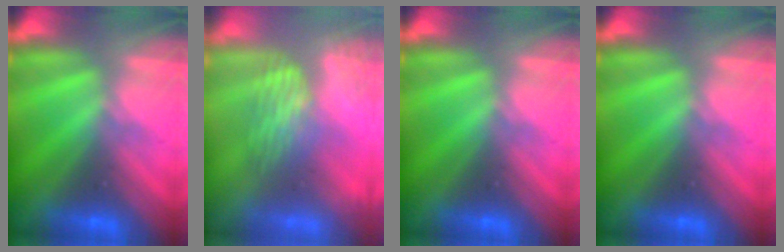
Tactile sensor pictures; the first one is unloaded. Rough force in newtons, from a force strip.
{"total": 3.6}
{"total": 0.0}
{"total": 0.0}